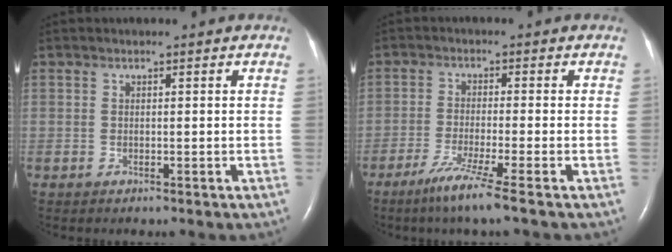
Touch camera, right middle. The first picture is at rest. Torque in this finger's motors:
{"motor_torque": [0.73, -0.64, 0.08, 0.04]}